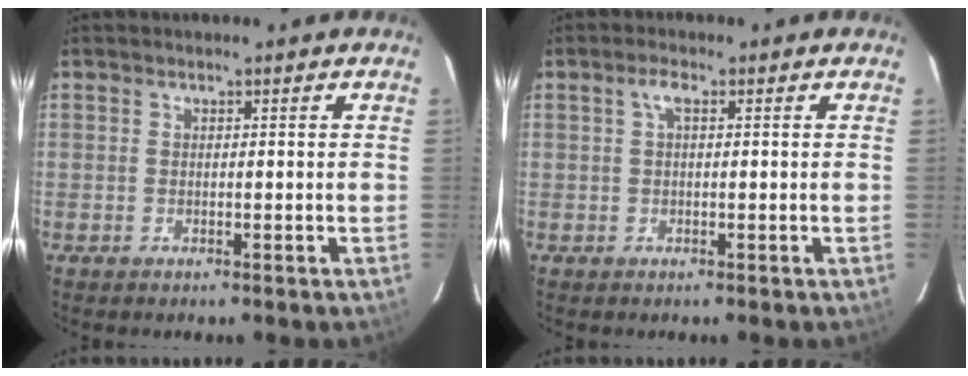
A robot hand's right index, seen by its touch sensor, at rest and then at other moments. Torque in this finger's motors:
{"motor_torque": [0.30, 0.04, 0.14, 0.04]}